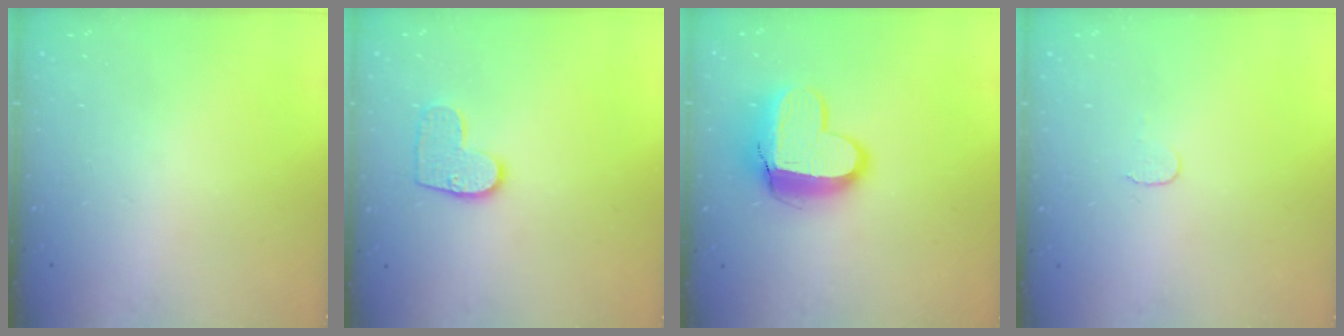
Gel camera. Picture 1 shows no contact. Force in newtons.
{"total": 9.8, "press": 9.8, "slide": 0.4}
{"total": 12.3, "press": 12.2, "slide": 1.3}
{"total": 3.8, "press": 3.8, "slide": 0.3}